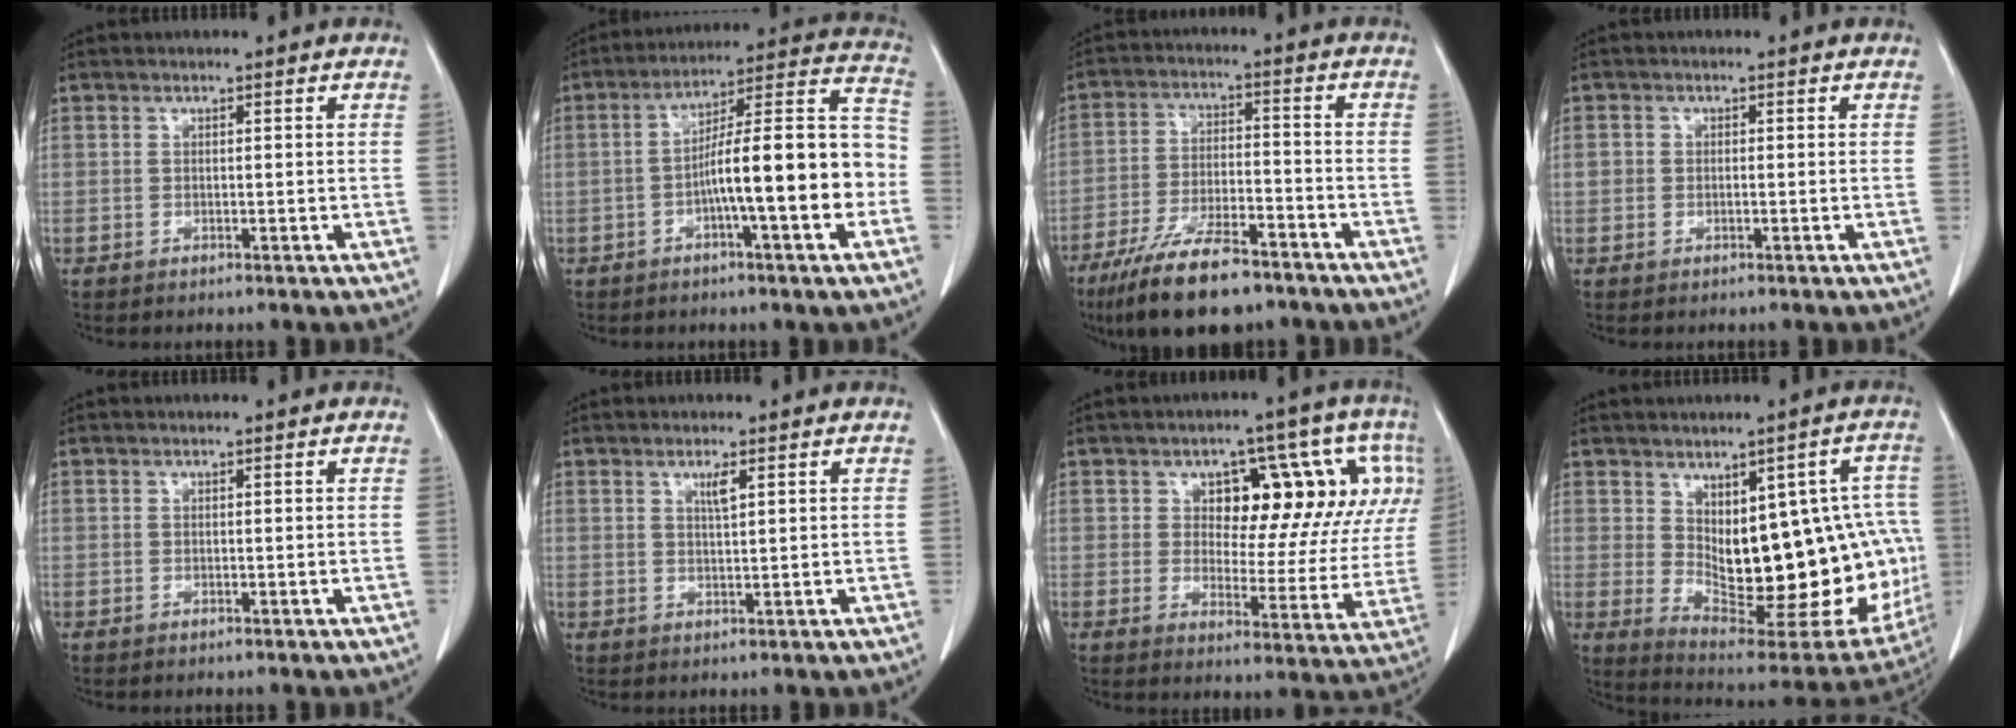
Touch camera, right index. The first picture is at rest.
{"total": 15.8, "force": [-3.7, 1.5, 15.3], "torque": [-0.229, 0.030, -0.059]}
{"total": 13.7, "force": [-10.2, 3.7, 8.4], "torque": [-0.156, -0.022, -0.179]}
{"total": 1.3, "force": [0.0, 1.2, 0.4], "torque": [-0.007, 0.011, 0.002]}
{"total": 0.0}
{"total": 1.9, "force": [1.0, 0.1, 1.6], "torque": [-0.033, -0.003, 0.019]}
{"total": 16.5, "force": [5.1, 8.1, 13.4], "torque": [-0.152, 0.027, 0.067]}
{"total": 23.4, "force": [-0.6, 9.5, 21.4], "torque": [-0.222, 0.009, 0.028]}